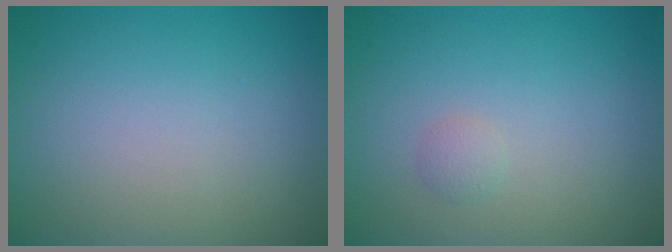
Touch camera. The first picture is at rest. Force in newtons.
{"total": 0.7, "press": 0.7, "slide": 0.0}